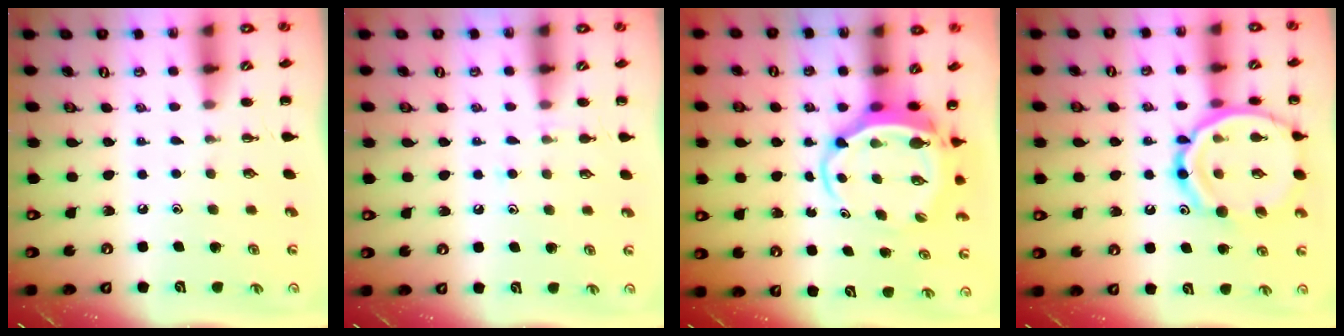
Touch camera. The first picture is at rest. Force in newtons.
{"total": 6.2, "press": 5.9, "slide": 2.0}
{"total": 6.7, "press": 6.5, "slide": 1.6}
{"total": 19.7, "press": 19.5, "slide": 2.5}